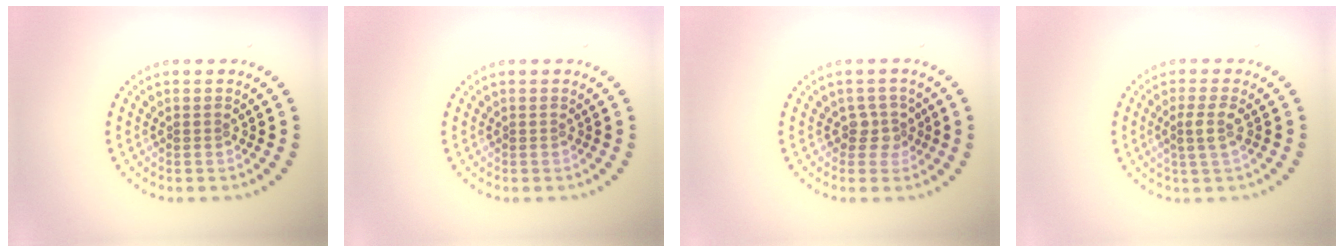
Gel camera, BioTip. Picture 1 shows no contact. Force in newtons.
{"total": 0.0}
{"total": 1.8, "press": 1.4, "slide": 1.1}
{"total": 2.0, "press": 1.8, "slide": 1.0}